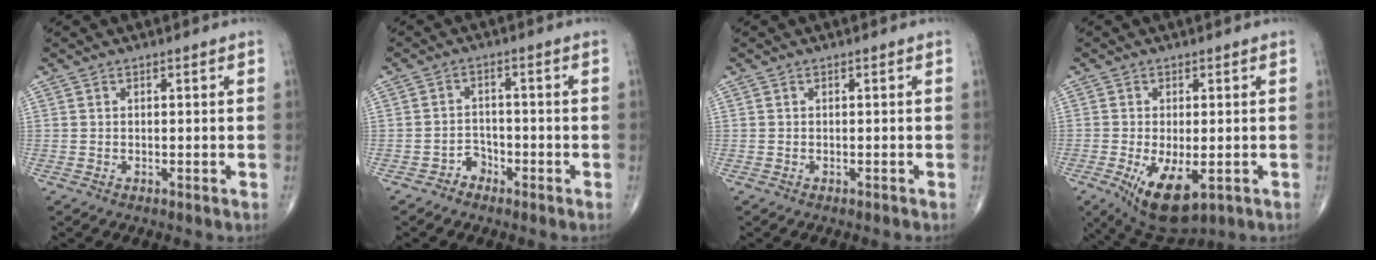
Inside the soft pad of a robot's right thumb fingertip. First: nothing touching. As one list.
[{"total": 2.8, "force": [-1.9, 2.0, 0.4], "torque": [0.005, 0.019, -0.038]}, {"total": 0.0}, {"total": 10.1, "force": [-3.5, 4.6, 8.3], "torque": [-0.136, -0.018, -0.044]}]